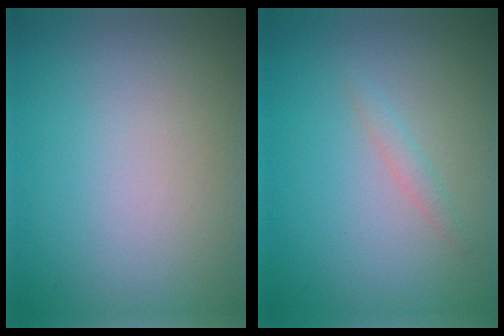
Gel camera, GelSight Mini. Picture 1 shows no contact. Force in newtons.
{"total": 0.9, "press": 0.8, "slide": 0.0}